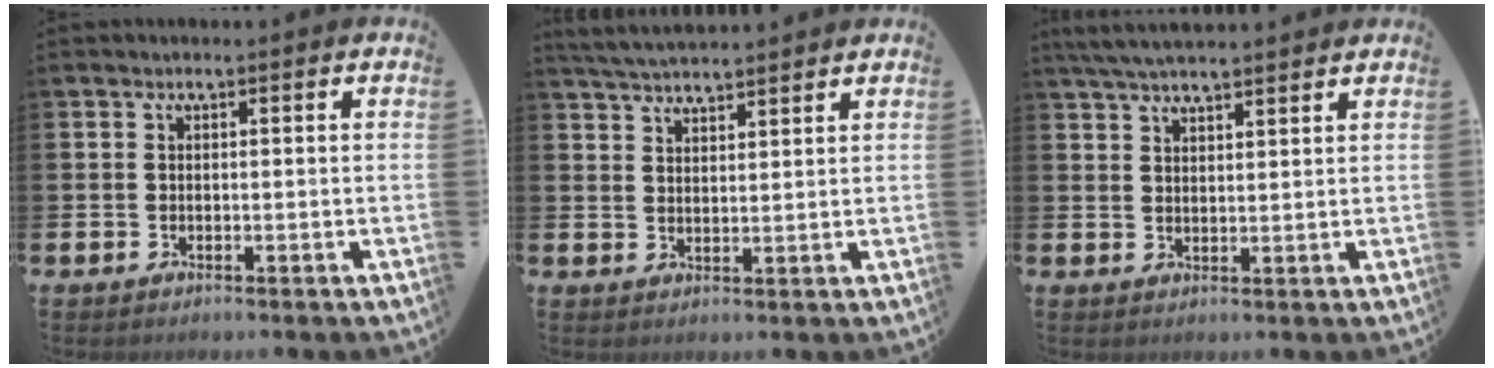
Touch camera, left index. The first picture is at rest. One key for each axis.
{"total": 4.0, "fx": 4.0, "fy": 0.2, "fz": 0.5, "tx": -0.026, "ty": -0.017, "tz": 0.074}
{"total": 4.7, "fx": 4.4, "fy": 0.5, "fz": 1.5, "tx": -0.038, "ty": -0.012, "tz": 0.081}